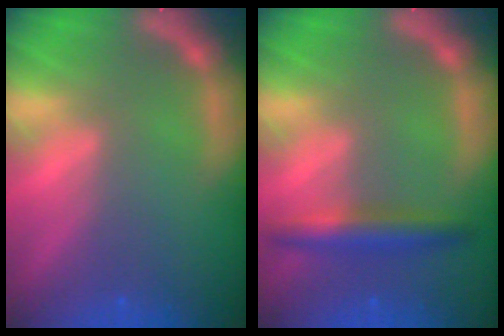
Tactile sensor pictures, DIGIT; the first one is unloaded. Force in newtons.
{"total": 3.5}